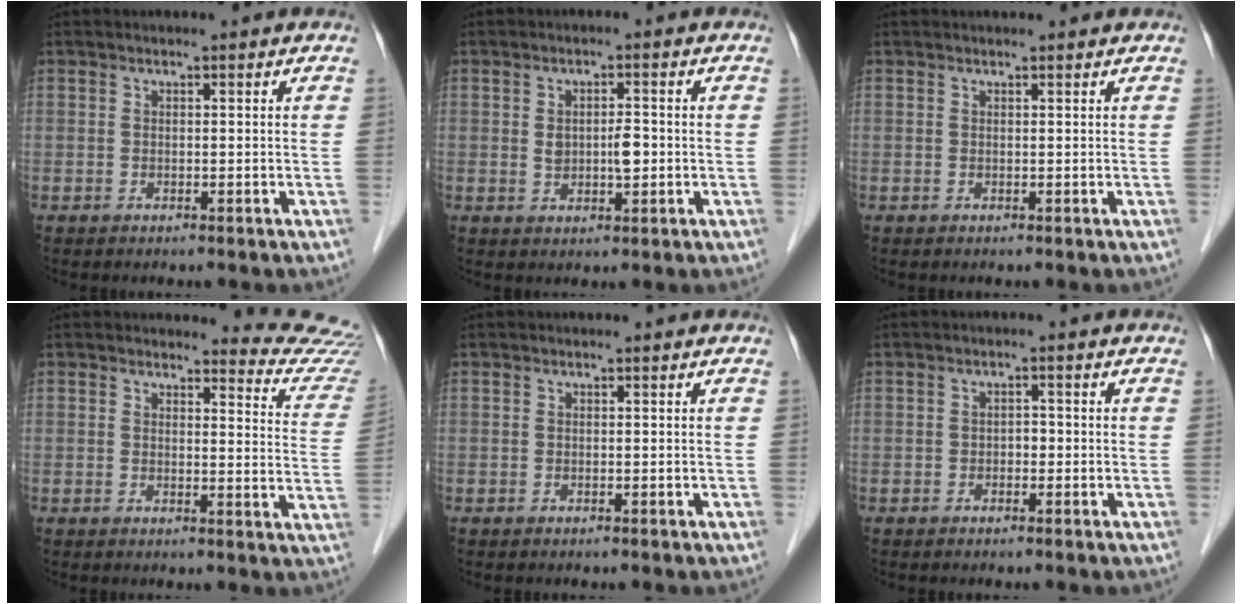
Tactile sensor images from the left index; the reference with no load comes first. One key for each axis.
{"total": 3.6, "fx": -0.2, "fy": 1.4, "fz": 3.3, "tx": -0.056, "ty": 0.001, "tz": 0.002}
{"total": 3.2, "fx": 3.1, "fy": 0.6, "fz": 0.5, "tx": -0.007, "ty": 0.027, "tz": 0.038}
{"total": 9.8, "fx": 9.8, "fy": 0.3, "fz": -0.4, "tx": 0.025, "ty": -0.091, "tz": 0.078}
{"total": 0.0}
{"total": 1.3, "fx": -0.4, "fy": 0.9, "fz": 0.8, "tx": -0.008, "ty": 0.005, "tz": -0.008}